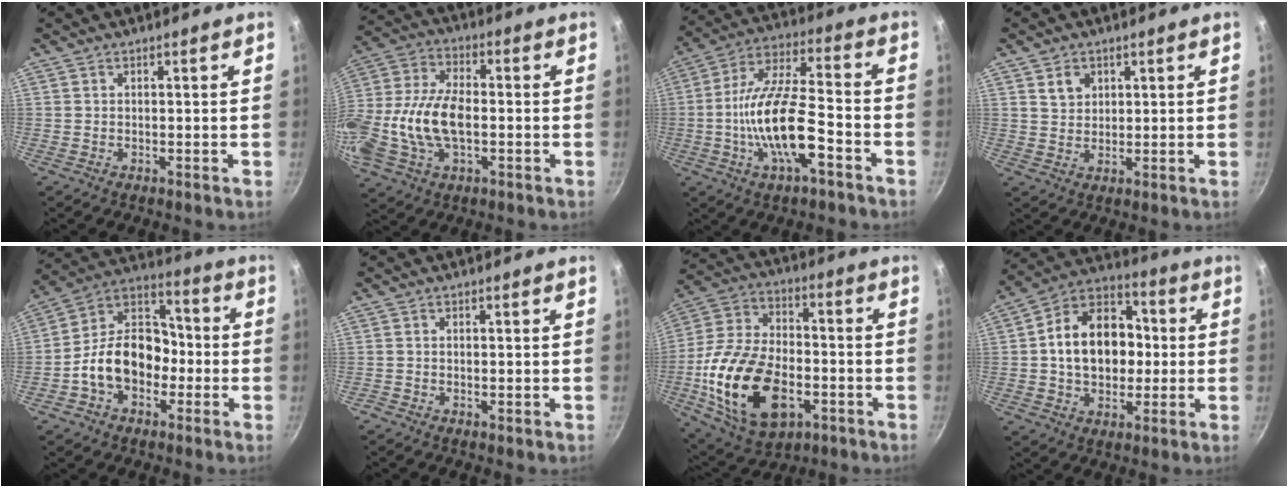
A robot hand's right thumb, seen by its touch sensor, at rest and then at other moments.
{"total": 16.2, "force": [-2.2, 9.1, 13.2], "torque": [-0.265, 0.027, -0.050]}
{"total": 16.6, "force": [-5.6, 5.8, 14.5], "torque": [-0.265, 0.036, -0.112]}
{"total": 4.0, "force": [1.7, 3.2, 1.7], "torque": [-0.012, -0.003, 0.033]}
{"total": 15.2, "force": [-4.1, 11.0, 9.6], "torque": [-0.117, 0.057, -0.087]}
{"total": 0.5, "force": [-0.3, 0.2, 0.4], "torque": [-0.007, 0.000, -0.005]}
{"total": 24.0, "force": [-6.8, 14.5, 17.9], "torque": [-0.332, 0.024, -0.111]}
{"total": 16.9, "force": [0.3, 12.6, 11.2], "torque": [-0.149, 0.031, -0.008]}